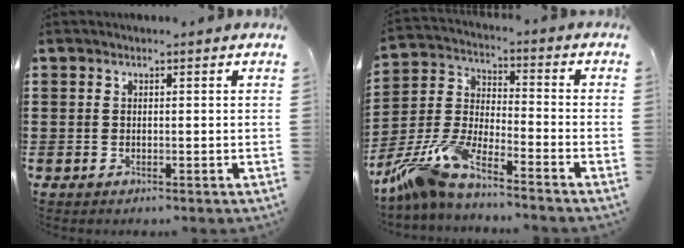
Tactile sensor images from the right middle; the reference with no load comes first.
{"total": 9.5, "force": [-8.4, 1.0, 4.4], "torque": [-0.106, 0.000, -0.170]}